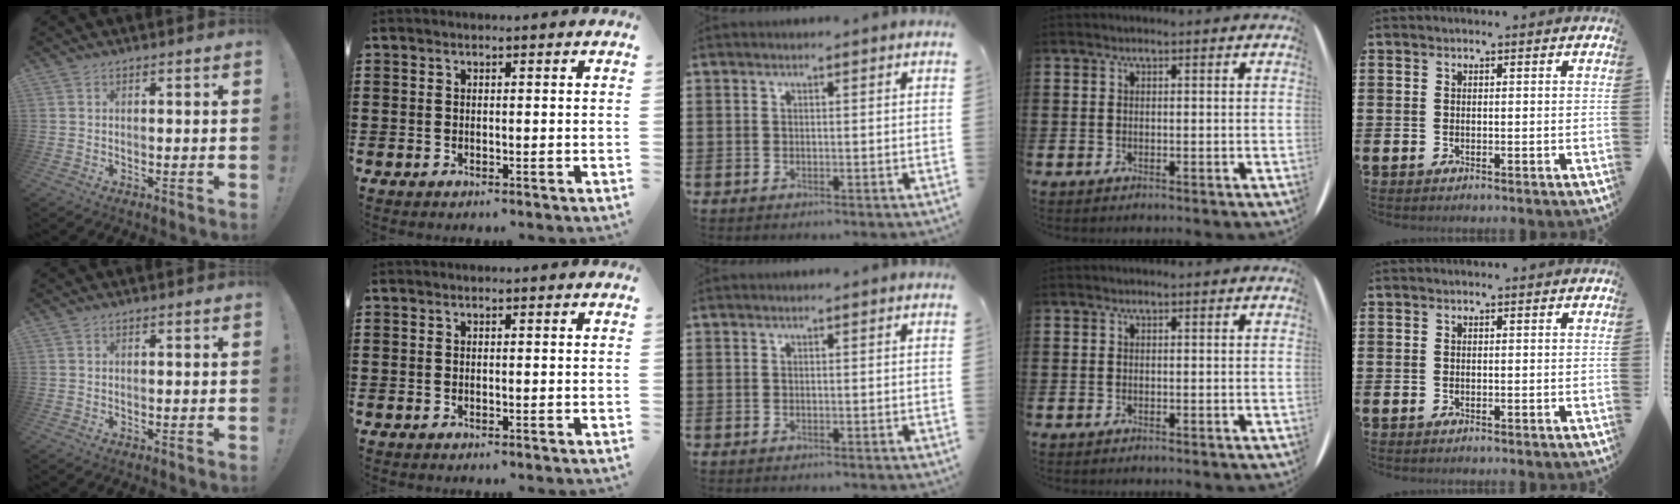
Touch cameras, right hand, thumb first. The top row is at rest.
{}